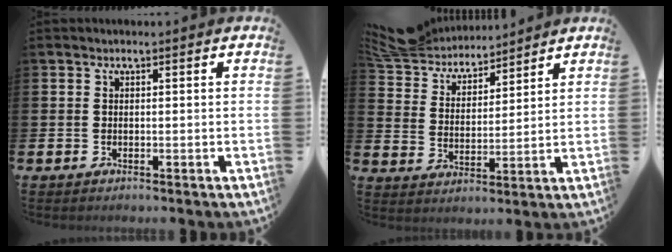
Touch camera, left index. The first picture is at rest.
{"total": 7.2, "force": [7.0, 1.8, 0.9], "torque": [-0.055, -0.040, 0.126]}